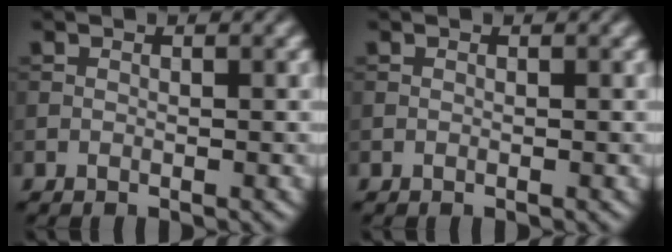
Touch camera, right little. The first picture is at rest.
{"total": 0.0}